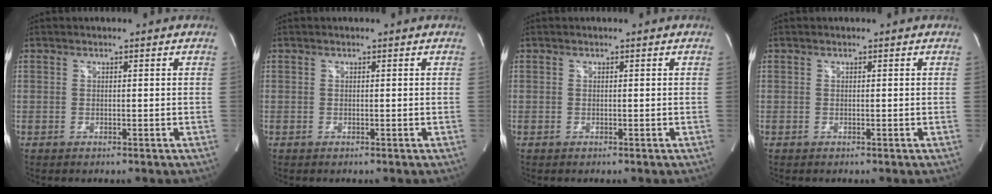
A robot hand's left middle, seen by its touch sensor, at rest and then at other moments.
{"total": 0.0}
{"total": 0.0}
{"total": 0.0}